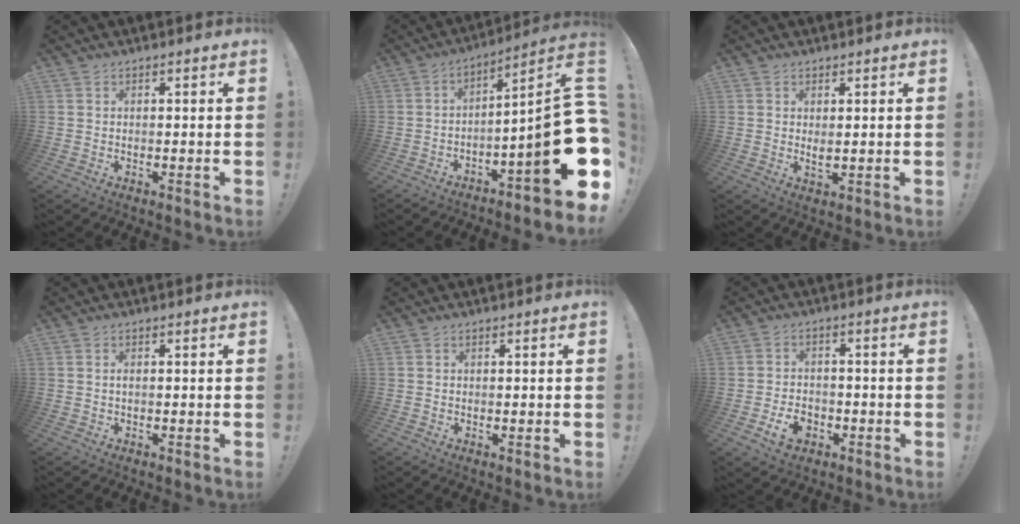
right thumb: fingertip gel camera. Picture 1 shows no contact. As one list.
[{"total": 17.9, "force": [-4.2, 2.7, 17.2], "torque": [-0.244, 0.002, -0.069]}, {"total": 2.0, "force": [1.3, 0.8, 1.4], "torque": [-0.015, -0.011, 0.021]}, {"total": 0.5, "force": [-0.1, 0.1, 0.5], "torque": [-0.011, 0.002, -0.003]}, {"total": 0.5, "force": [0.4, 0.2, -0.1], "torque": [0.009, 0.000, 0.006]}, {"total": 6.5, "force": [-3.0, 4.8, 3.3], "torque": [-0.051, 0.014, -0.054]}]